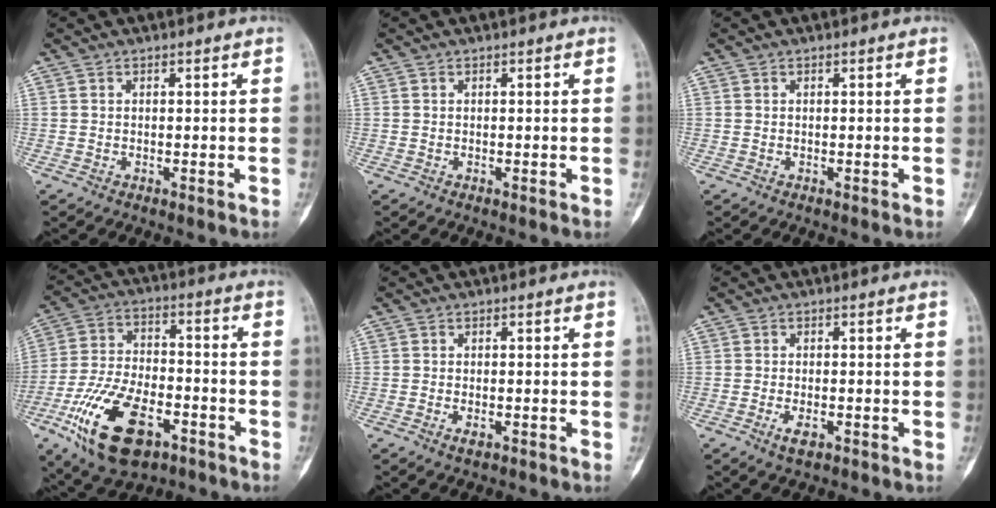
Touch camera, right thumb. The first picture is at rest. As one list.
[{"total": 0.0}, {"total": 0.0}, {"total": 18.4, "force": [-8.6, 9.5, 13.1], "torque": [-0.241, 0.036, -0.146]}, {"total": 1.5, "force": [-0.8, 0.8, 1.0], "torque": [-0.020, 0.004, -0.012]}, {"total": 2.7, "force": [-1.4, 1.3, 2.0], "torque": [-0.038, 0.002, -0.024]}]